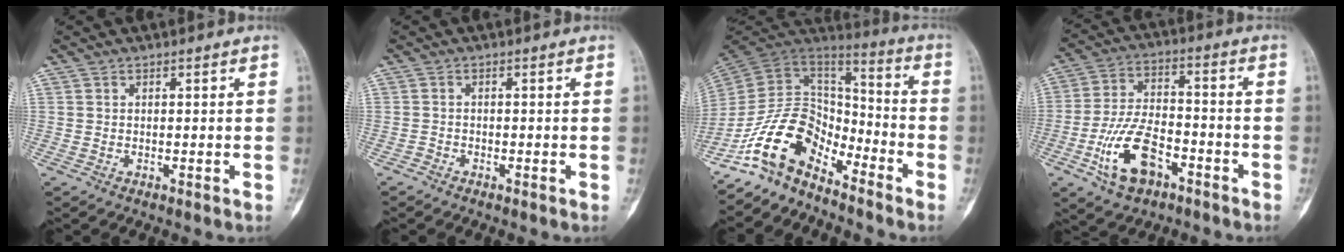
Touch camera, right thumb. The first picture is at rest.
{"total": 0.7, "force": [-0.6, 0.2, -0.3], "torque": [0.001, 0.001, -0.021]}
{"total": 13.8, "force": [-9.9, 7.2, 6.4], "torque": [-0.099, 0.104, -0.199]}
{"total": 12.8, "force": [-5.9, 6.9, 8.9], "torque": [-0.166, 0.035, -0.109]}